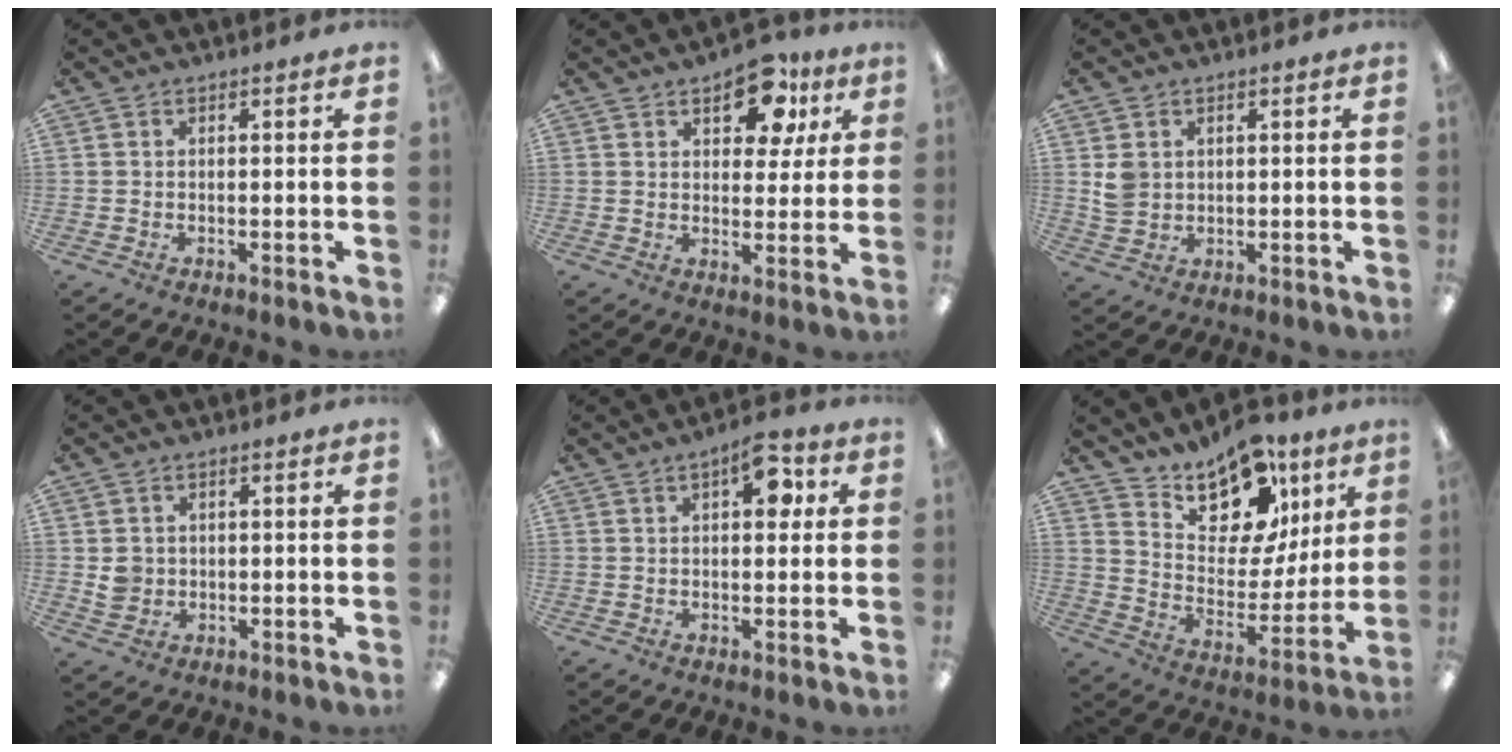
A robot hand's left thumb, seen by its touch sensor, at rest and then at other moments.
{"total": 12.0, "force": [6.1, 6.7, 7.9], "torque": [-0.095, -0.015, 0.101]}
{"total": 4.0, "force": [1.2, 3.5, 1.6], "torque": [-0.029, 0.002, 0.023]}
{"total": 3.3, "force": [0.2, 3.2, 1.0], "torque": [-0.014, 0.002, 0.002]}
{"total": 8.6, "force": [3.2, 4.1, 6.8], "torque": [-0.076, -0.013, 0.048]}
{"total": 16.1, "force": [11.7, 8.6, 6.9], "torque": [-0.103, -0.087, 0.212]}